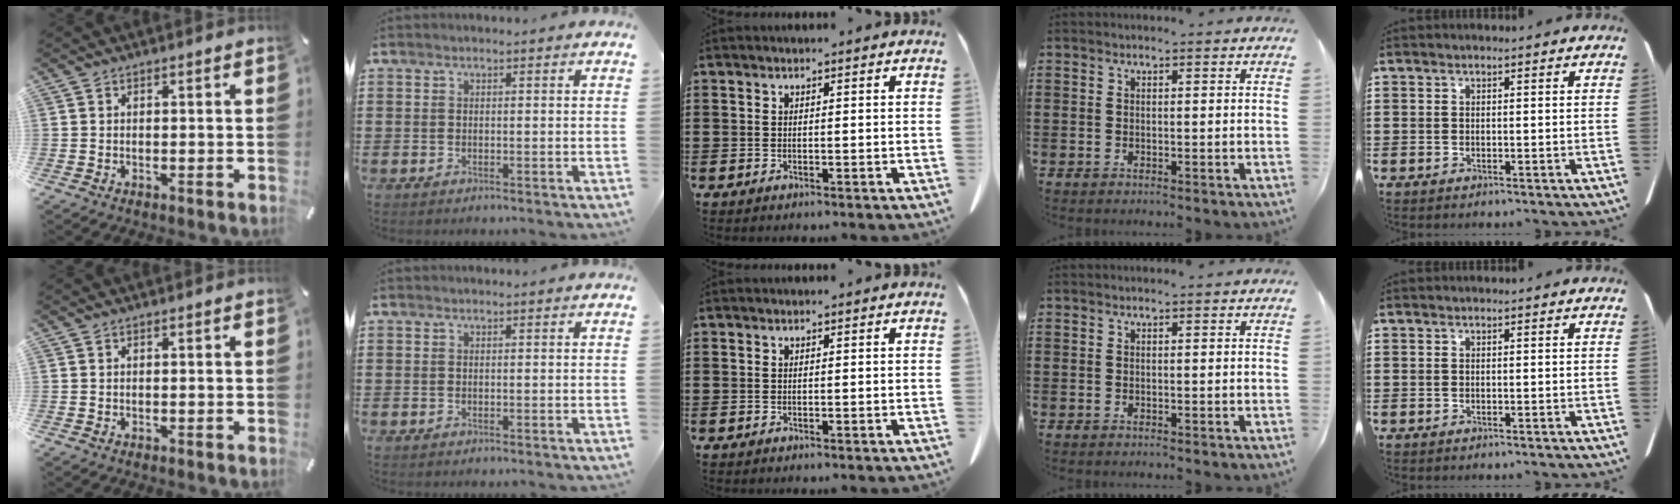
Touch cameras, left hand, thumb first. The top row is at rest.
{}